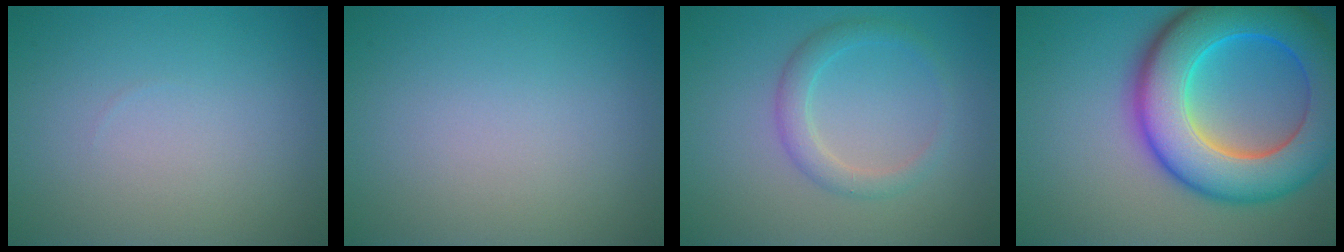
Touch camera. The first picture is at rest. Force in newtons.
{"total": 0.0}
{"total": 2.3, "press": 2.3, "slide": 0.0}
{"total": 12.4, "press": 12.4, "slide": 0.3}